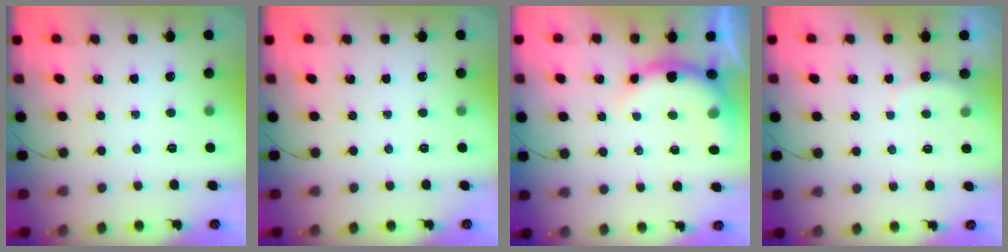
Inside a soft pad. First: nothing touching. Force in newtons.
{"total": 0.0}
{"total": 8.2, "press": 8.1, "slide": 1.0}
{"total": 3.0, "press": 2.9, "slide": 0.8}